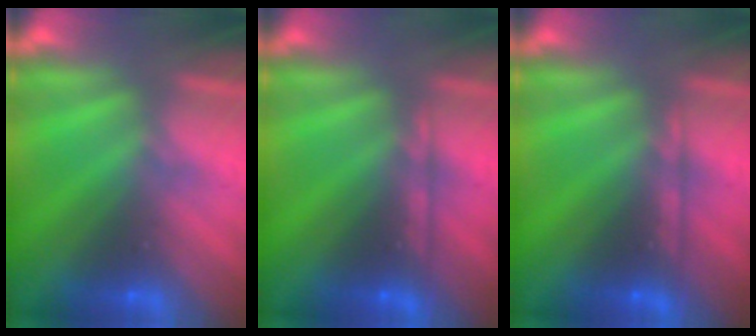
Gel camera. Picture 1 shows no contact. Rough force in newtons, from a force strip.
{"total": 2.2}
{"total": 2.2}